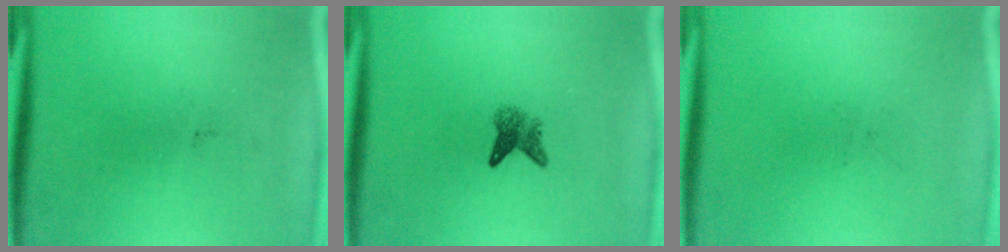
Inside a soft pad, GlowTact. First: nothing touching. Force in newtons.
{"total": 2.6}
{"total": 0.0}